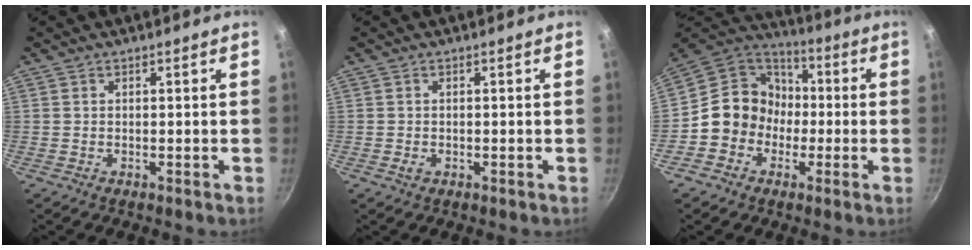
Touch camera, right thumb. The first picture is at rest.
{"total": 1.1, "force": [-0.3, 0.8, 0.7], "torque": [-0.010, 0.000, -0.005]}
{"total": 13.0, "force": [-1.9, 11.9, 4.9], "torque": [-0.030, 0.045, -0.050]}